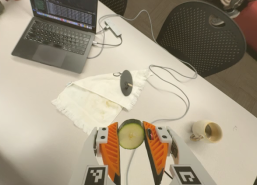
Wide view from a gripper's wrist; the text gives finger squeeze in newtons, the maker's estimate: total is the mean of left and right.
{"total": 10.2, "left": 10.6, "right": 9.8}